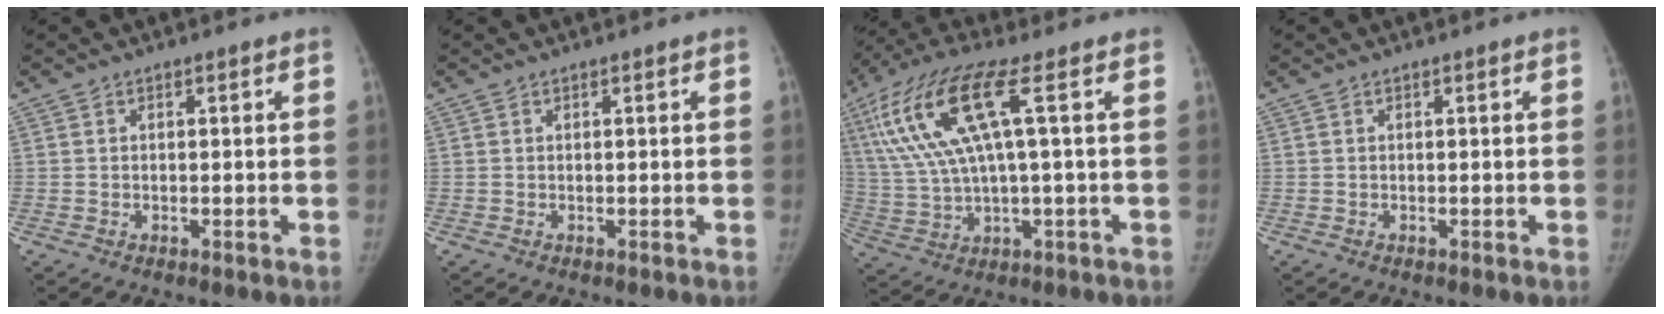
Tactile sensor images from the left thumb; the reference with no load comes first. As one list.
[{"total": 0.0}, {"total": 15.7, "force": [4.3, 3.2, 14.8], "torque": [-0.350, 0.019, 0.089]}, {"total": 0.0}]